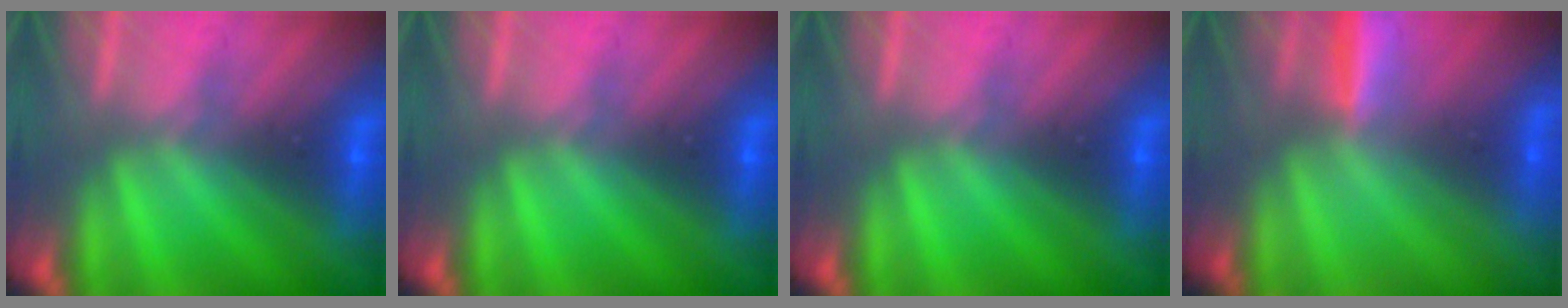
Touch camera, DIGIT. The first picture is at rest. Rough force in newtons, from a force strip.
{"total": 0.0}
{"total": 0.0}
{"total": 2.9}